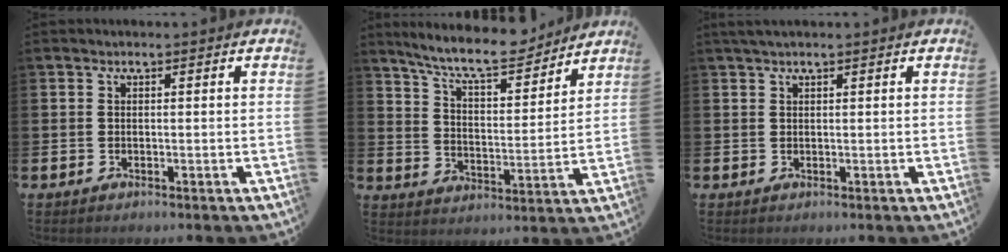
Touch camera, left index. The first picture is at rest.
{"total": 9.3, "force": [8.5, 1.5, 3.5], "torque": [-0.096, -0.047, 0.151]}
{"total": 1.4, "force": [1.1, 0.2, 0.8], "torque": [-0.010, 0.001, 0.018]}